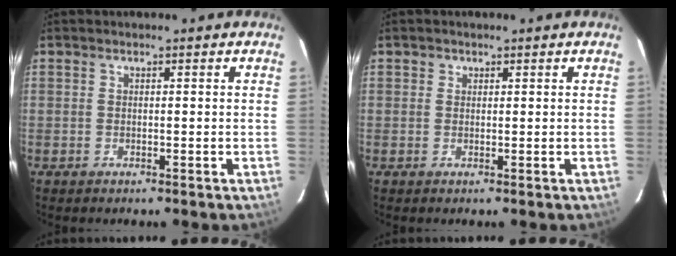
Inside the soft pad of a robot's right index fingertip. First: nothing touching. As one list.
[{"total": 0.9, "force": [0.2, 0.8, 0.0], "torque": [0.002, 0.005, 0.001]}]